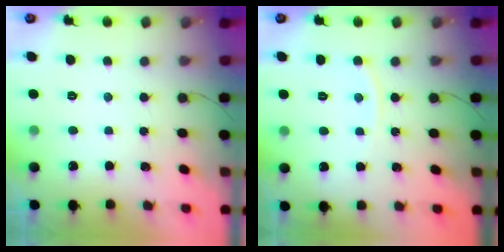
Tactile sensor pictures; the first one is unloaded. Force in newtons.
{"total": 3.5, "press": 3.5, "slide": 0.5}